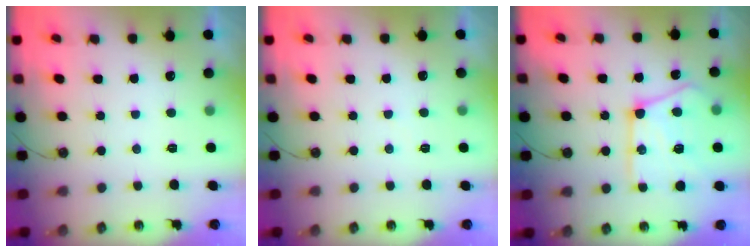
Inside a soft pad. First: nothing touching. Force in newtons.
{"total": 3.4, "press": 3.4, "slide": 0.4}
{"total": 20.7, "press": 20.6, "slide": 2.2}